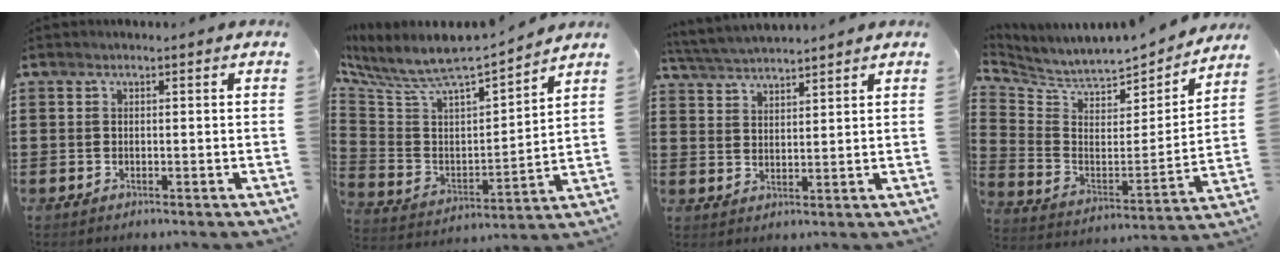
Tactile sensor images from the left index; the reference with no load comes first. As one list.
[{"total": 6.6, "force": [6.0, 1.3, 2.4], "torque": [-0.081, -0.058, 0.095]}, {"total": 3.8, "force": [3.8, -0.1, 0.6], "torque": [-0.024, -0.013, 0.067]}, {"total": 4.8, "force": [4.7, 0.9, 0.7], "torque": [-0.047, -0.053, 0.074]}]